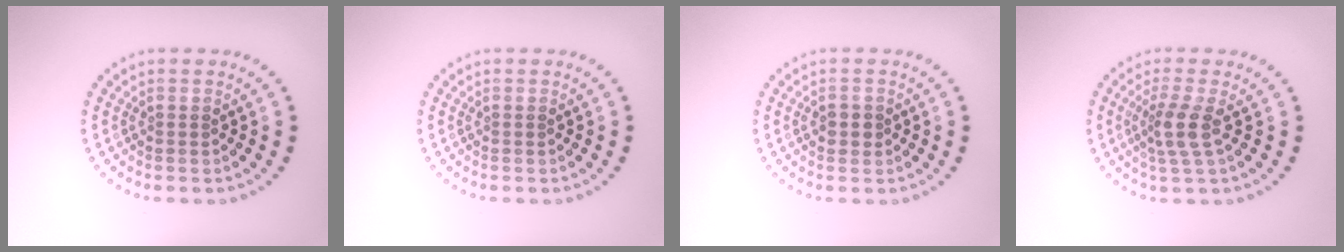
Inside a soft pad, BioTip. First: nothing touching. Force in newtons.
{"total": 0.0}
{"total": 1.4, "press": 1.3, "slide": 0.4}
{"total": 2.7, "press": 2.1, "slide": 1.7}